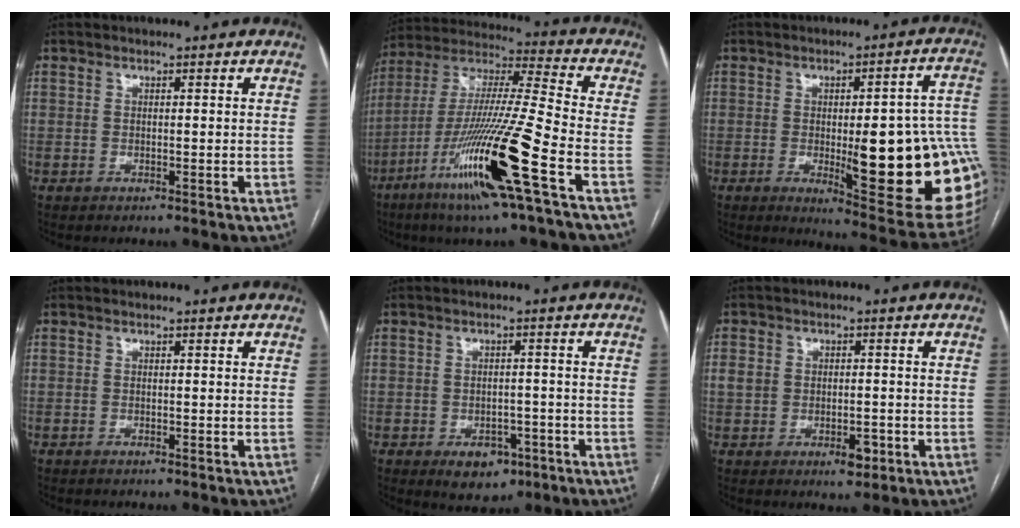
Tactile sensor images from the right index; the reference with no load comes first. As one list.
[{"total": 20.4, "force": [-9.2, -0.6, 18.2], "torque": [-0.379, -0.040, -0.179]}, {"total": 22.0, "force": [-3.0, 4.4, 21.4], "torque": [-0.183, 0.007, -0.020]}, {"total": 0.0}, {"total": 5.6, "force": [-3.0, 3.6, 3.1], "torque": [-0.036, 0.004, -0.033]}, {"total": 4.9, "force": [-1.2, 3.4, 3.3], "torque": [-0.049, 0.011, -0.008]}]